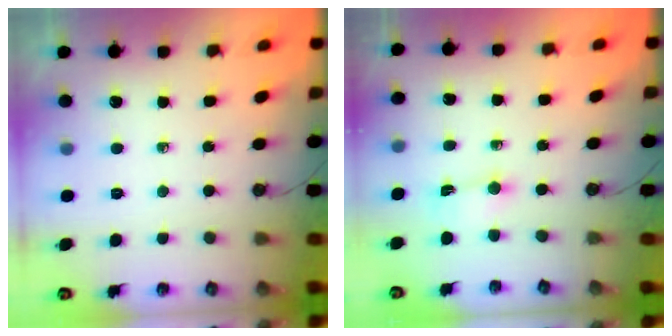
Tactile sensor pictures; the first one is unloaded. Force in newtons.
{"total": 1.0, "press": 0.9, "slide": 0.5}